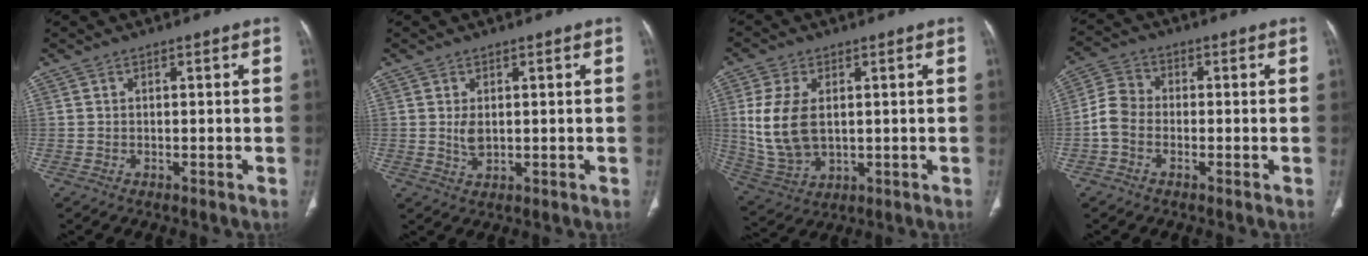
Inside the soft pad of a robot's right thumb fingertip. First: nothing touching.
{"total": 2.7, "force": [0.4, 1.6, 2.1], "torque": [-0.040, -0.009, 0.013]}
{"total": 12.3, "force": [1.4, 7.7, 9.5], "torque": [-0.194, -0.008, 0.041]}
{"total": 5.5, "force": [-1.5, 4.0, 3.5], "torque": [-0.062, 0.016, -0.042]}